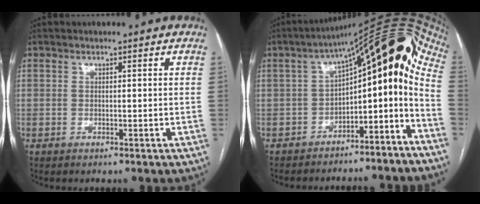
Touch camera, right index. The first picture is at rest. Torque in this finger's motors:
{"motor_torque": [1.08, 0.39, 0.32, 0.04]}